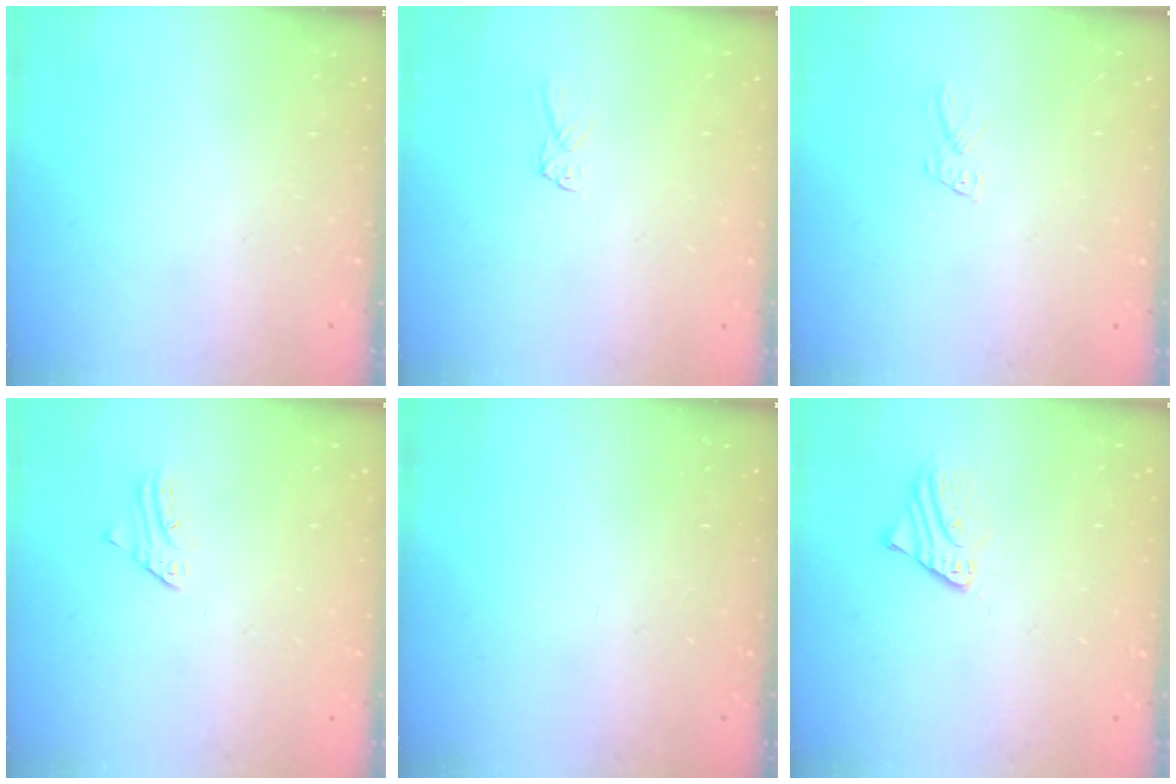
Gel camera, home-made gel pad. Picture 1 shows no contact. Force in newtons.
{"total": 2.2, "press": 2.2, "slide": 0.1}
{"total": 5.2, "press": 5.2, "slide": 0.5}
{"total": 1.9, "press": 1.9, "slide": 0.2}
{"total": 0.6, "press": 0.6, "slide": 0.0}
{"total": 2.6, "press": 2.6, "slide": 0.2}